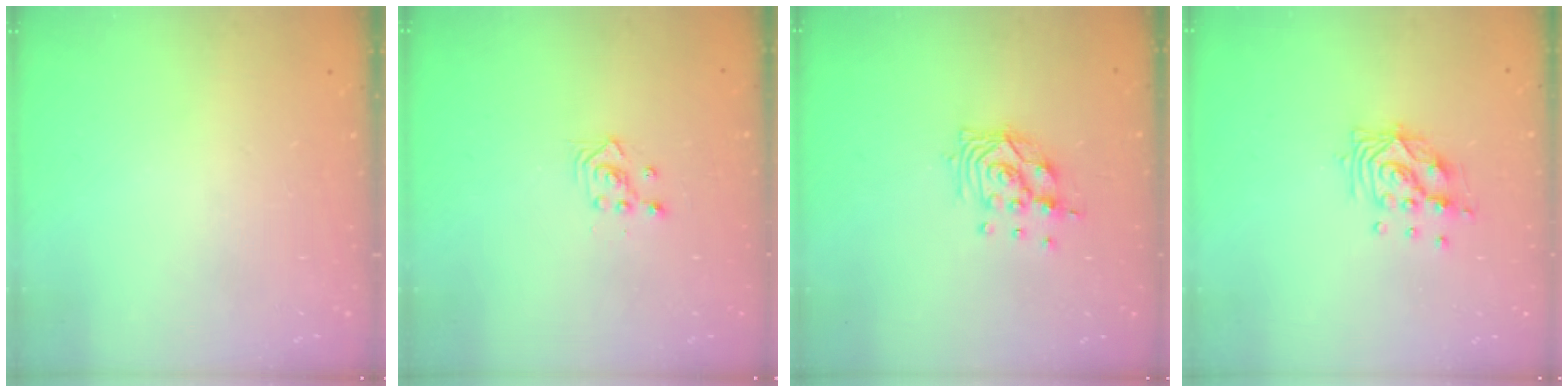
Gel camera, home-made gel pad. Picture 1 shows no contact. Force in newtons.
{"total": 2.3, "press": 2.3, "slide": 0.3}
{"total": 10.7, "press": 10.6, "slide": 1.1}
{"total": 10.6, "press": 10.5, "slide": 0.8}